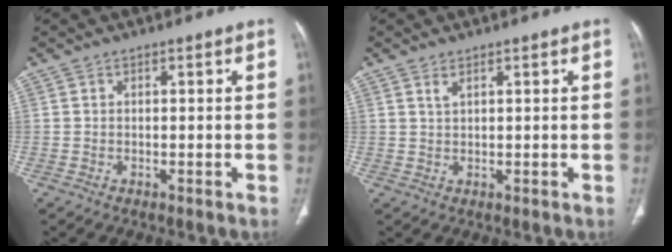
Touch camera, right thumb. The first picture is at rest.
{"total": 1.4, "force": [0.9, 0.5, 0.9], "torque": [-0.019, -0.001, 0.023]}